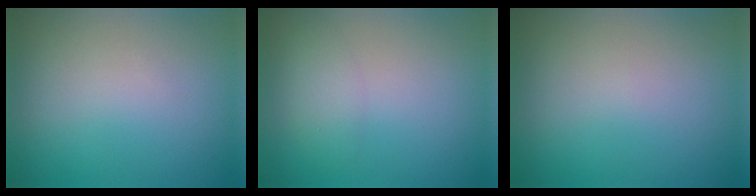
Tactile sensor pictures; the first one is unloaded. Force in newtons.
{"total": 1.8, "press": 1.8, "slide": 0.0}
{"total": 0.0}